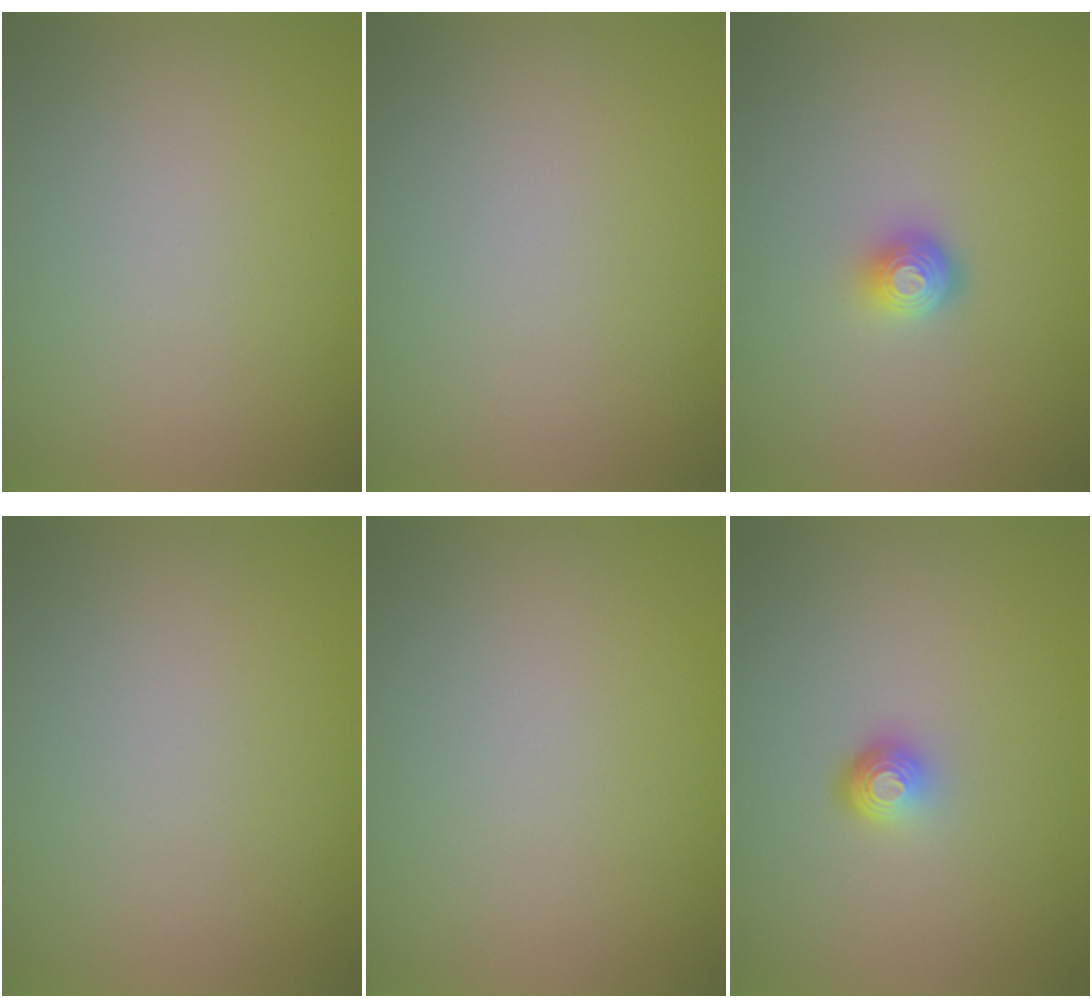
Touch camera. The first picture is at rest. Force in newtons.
{"total": 0.0}
{"total": 1.9, "press": 1.4, "slide": 1.3}
{"total": 0.0}
{"total": 0.0}
{"total": 1.8, "press": 1.2, "slide": 1.4}